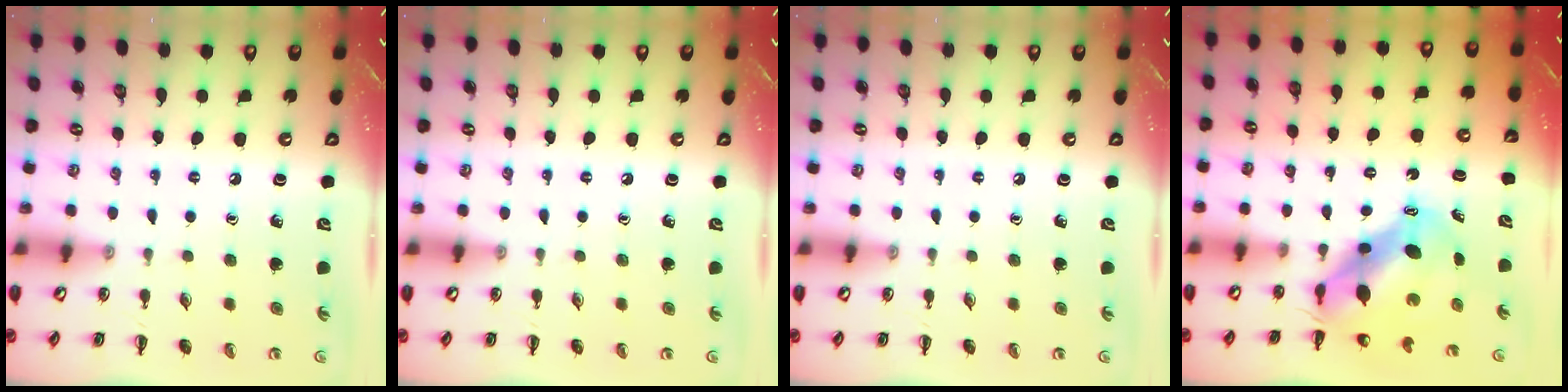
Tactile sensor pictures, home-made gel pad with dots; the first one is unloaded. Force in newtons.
{"total": 0.0}
{"total": 0.0}
{"total": 7.8, "press": 7.6, "slide": 1.9}